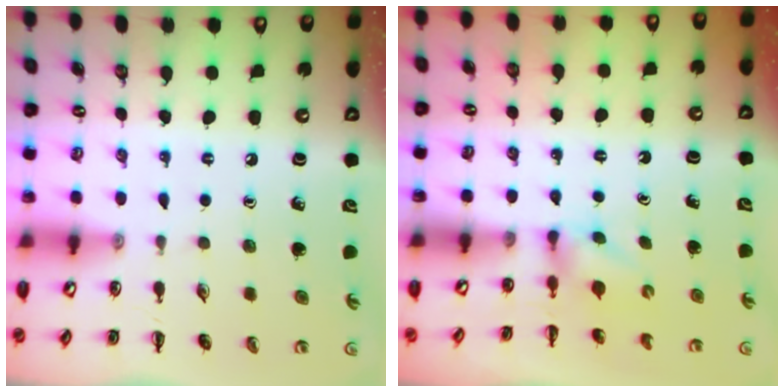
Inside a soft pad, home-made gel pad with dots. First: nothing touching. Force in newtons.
{"total": 2.5, "press": 2.3, "slide": 0.9}